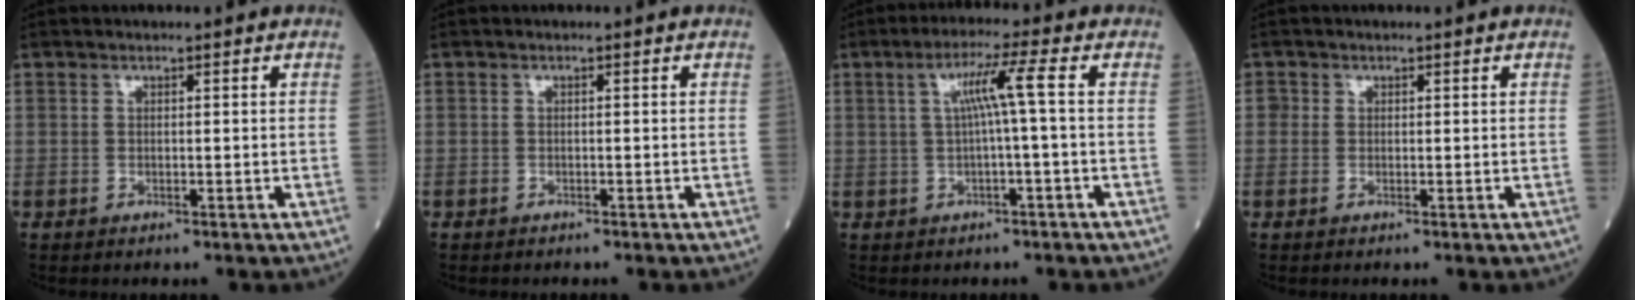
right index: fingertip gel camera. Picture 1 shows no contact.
{"total": 0.8, "force": [-0.7, 0.3, 0.0], "torque": [-0.007, 0.002, -0.014]}
{"total": 5.1, "force": [0.4, -1.0, 5.0], "torque": [-0.092, 0.013, 0.012]}
{"total": 0.9, "force": [0.1, 0.9, 0.1], "torque": [0.006, 0.002, -0.001]}